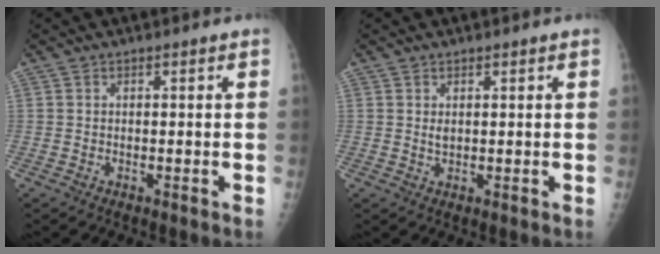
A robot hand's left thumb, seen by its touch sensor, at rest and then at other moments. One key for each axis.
{"total": 1.5, "fx": 0.8, "fy": 0.9, "fz": 0.9, "tx": -0.013, "ty": -0.007, "tz": 0.016}